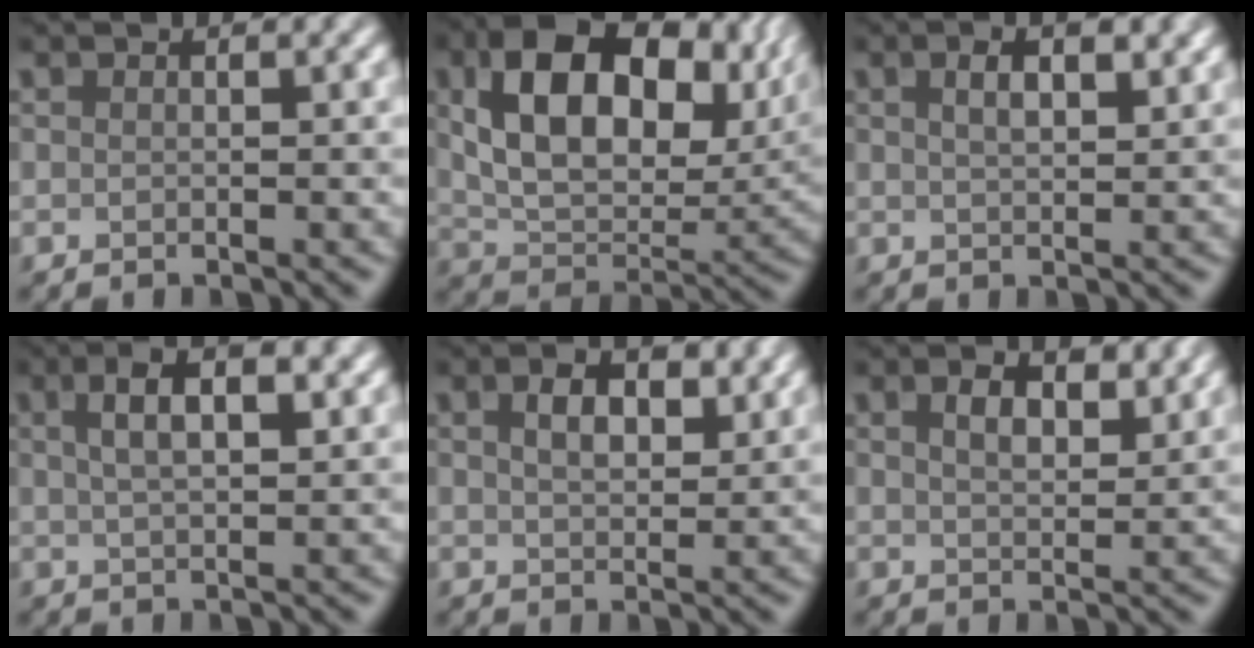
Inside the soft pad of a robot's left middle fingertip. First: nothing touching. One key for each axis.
{"total": 13.5, "fx": 4.0, "fy": 8.5, "fz": 9.7, "tx": -0.164, "ty": -0.006, "tz": 0.081}
{"total": 3.0, "fx": 1.5, "fy": 1.2, "fz": 2.4, "tx": -0.038, "ty": 0.005, "tz": 0.025}
{"total": 4.4, "fx": 1.7, "fy": 1.6, "fz": 3.7, "tx": -0.061, "ty": 0.012, "tz": 0.025}
{"total": 3.5, "fx": 1.5, "fy": 1.9, "fz": 2.5, "tx": -0.048, "ty": 0.004, "tz": 0.028}
{"total": 3.4, "fx": 1.8, "fy": 1.6, "fz": 2.3, "tx": -0.045, "ty": 0.002, "tz": 0.034}